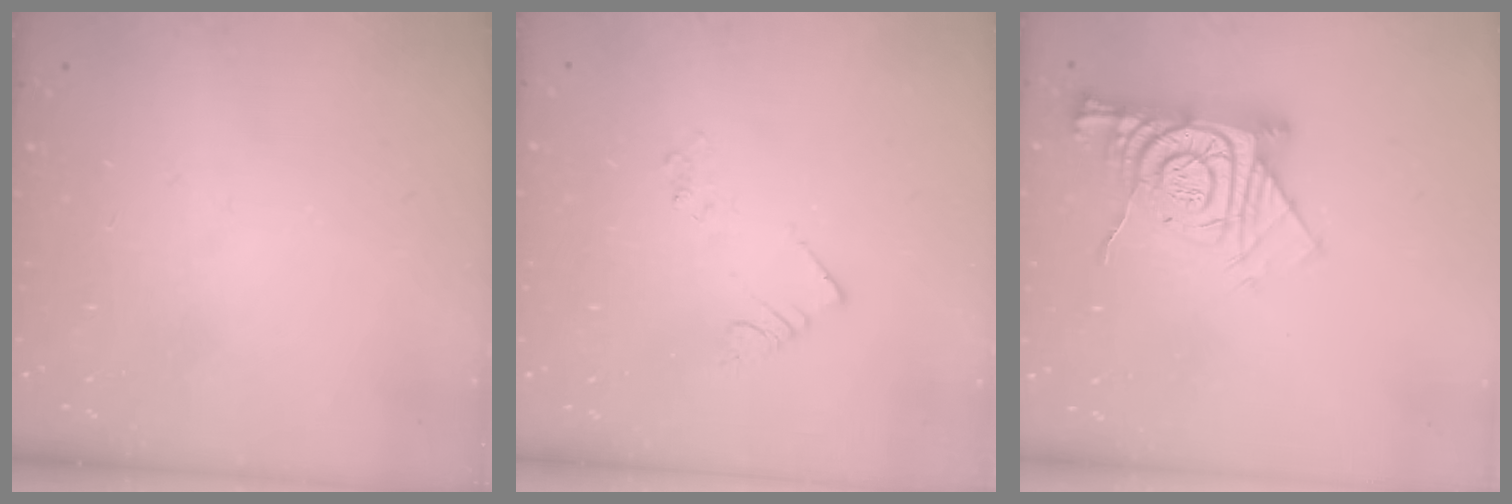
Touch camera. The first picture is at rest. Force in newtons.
{"total": 2.2, "press": 2.2, "slide": 0.1}
{"total": 13.6, "press": 13.5, "slide": 1.3}